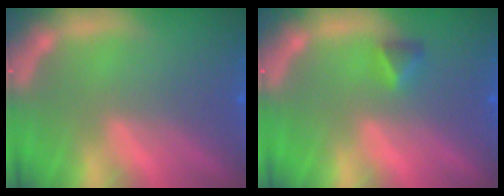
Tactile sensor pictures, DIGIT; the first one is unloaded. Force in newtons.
{"total": 1.4}